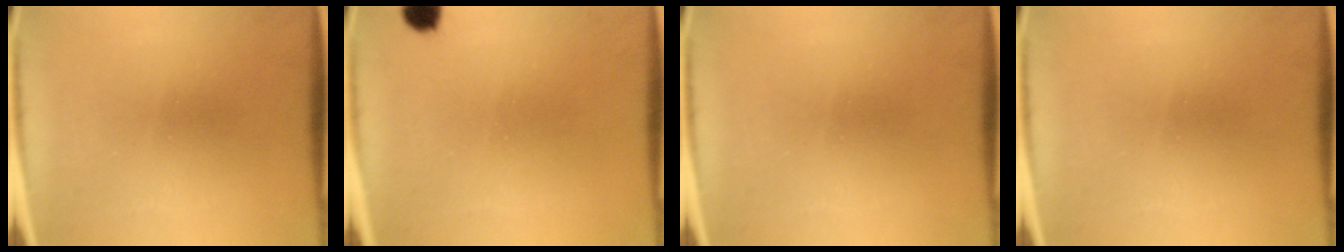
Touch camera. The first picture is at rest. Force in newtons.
{"total": 2.8}
{"total": 0.0}
{"total": 0.0}